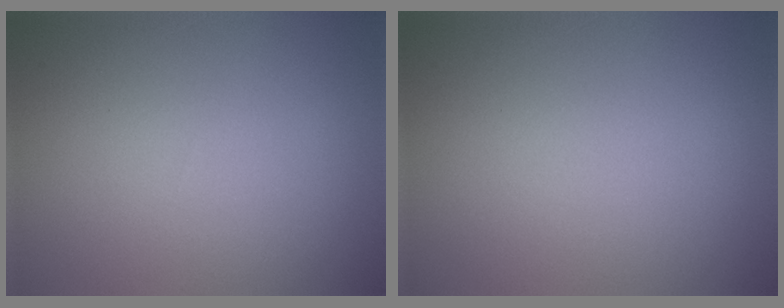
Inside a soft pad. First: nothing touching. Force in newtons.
{"total": 0.0}